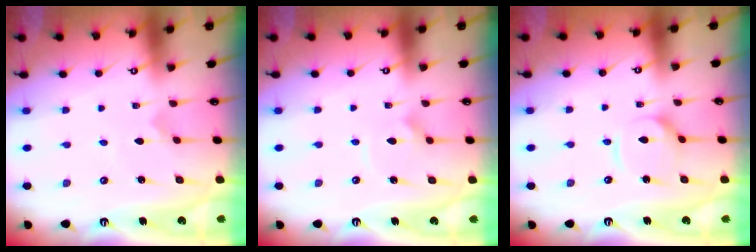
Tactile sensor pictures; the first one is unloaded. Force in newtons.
{"total": 2.4, "press": 2.4, "slide": 0.2}
{"total": 4.8, "press": 4.8, "slide": 0.3}